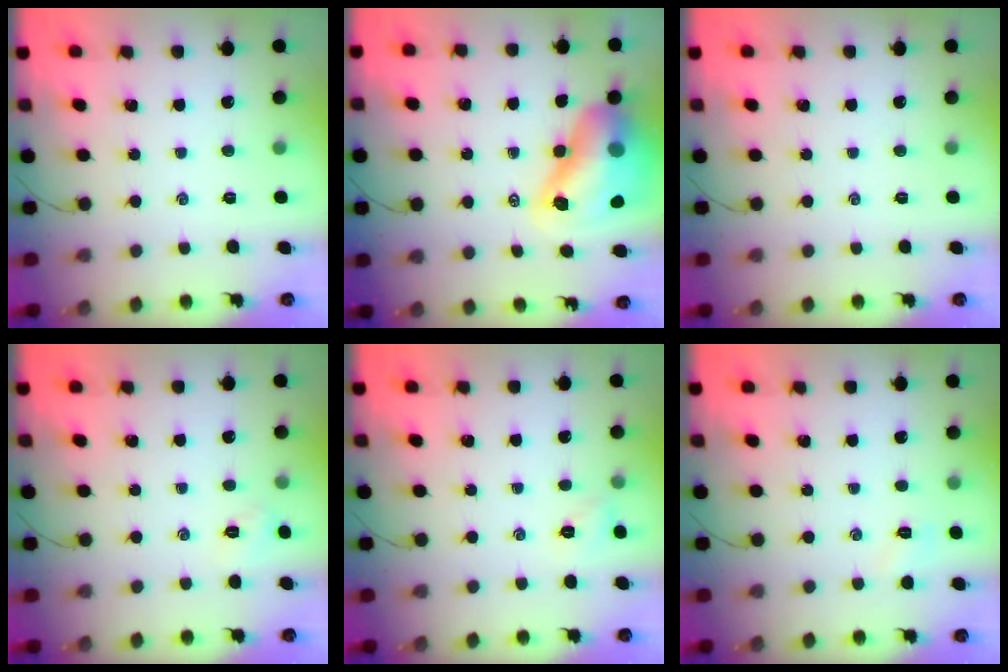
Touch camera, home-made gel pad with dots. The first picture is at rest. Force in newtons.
{"total": 15.1, "press": 14.5, "slide": 4.1}
{"total": 0.0}
{"total": 2.8, "press": 2.7, "slide": 0.8}
{"total": 2.9, "press": 2.8, "slide": 0.5}
{"total": 3.1, "press": 3.0, "slide": 0.8}